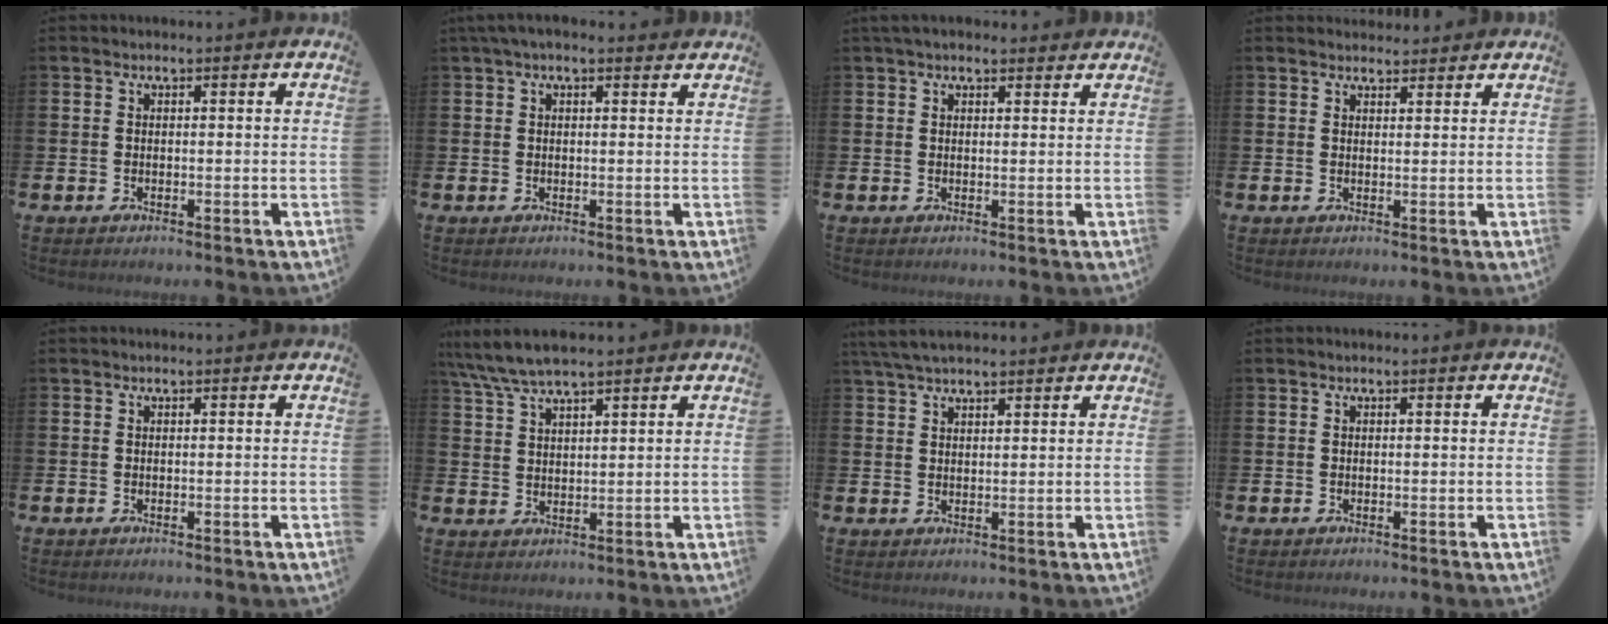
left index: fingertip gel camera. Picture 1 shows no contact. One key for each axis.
{"total": 1.8, "fx": 1.3, "fy": 0.5, "fz": 1.1, "tx": -0.018, "ty": 0.005, "tz": 0.021}
{"total": 2.2, "fx": 1.9, "fy": 0.8, "fz": 0.8, "tx": -0.005, "ty": -0.003, "tz": 0.032}
{"total": 2.2, "fx": 2.1, "fy": 0.5, "fz": -0.1, "tx": 0.013, "ty": -0.012, "tz": 0.036}
{"total": 0.0}
{"total": 5.9, "fx": 5.3, "fy": 0.9, "fz": 2.4, "tx": -0.063, "ty": -0.014, "tz": 0.097}
{"total": 4.1, "fx": 3.6, "fy": 1.0, "fz": 1.8, "tx": -0.035, "ty": -0.007, "tz": 0.066}
{"total": 0.0}